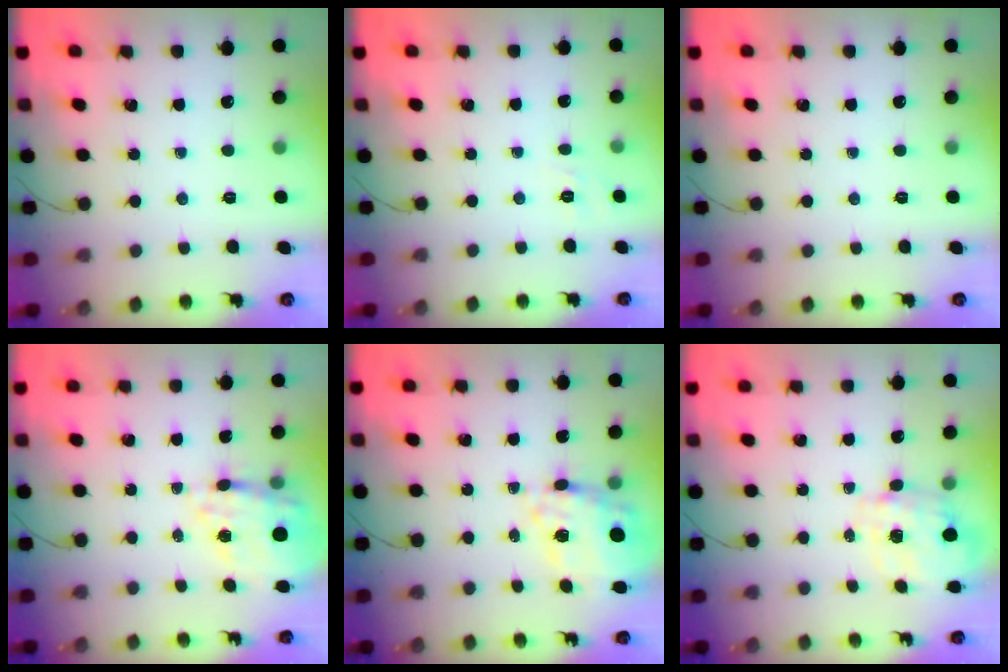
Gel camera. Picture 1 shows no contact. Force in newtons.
{"total": 2.2, "press": 1.6, "slide": 1.6}
{"total": 0.0}
{"total": 17.1, "press": 16.8, "slide": 3.5}
{"total": 11.6, "press": 10.9, "slide": 4.1}
{"total": 2.5, "press": 2.3, "slide": 1.0}